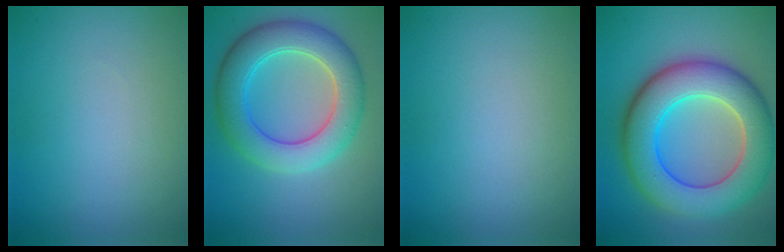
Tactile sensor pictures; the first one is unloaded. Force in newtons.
{"total": 7.1, "press": 7.1, "slide": 0.1}
{"total": 0.0}
{"total": 10.4, "press": 10.4, "slide": 0.3}